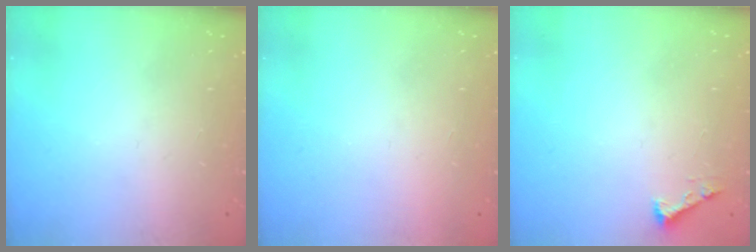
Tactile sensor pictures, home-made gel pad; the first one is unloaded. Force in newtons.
{"total": 1.5, "press": 1.5, "slide": 0.1}
{"total": 2.3, "press": 2.3, "slide": 0.3}